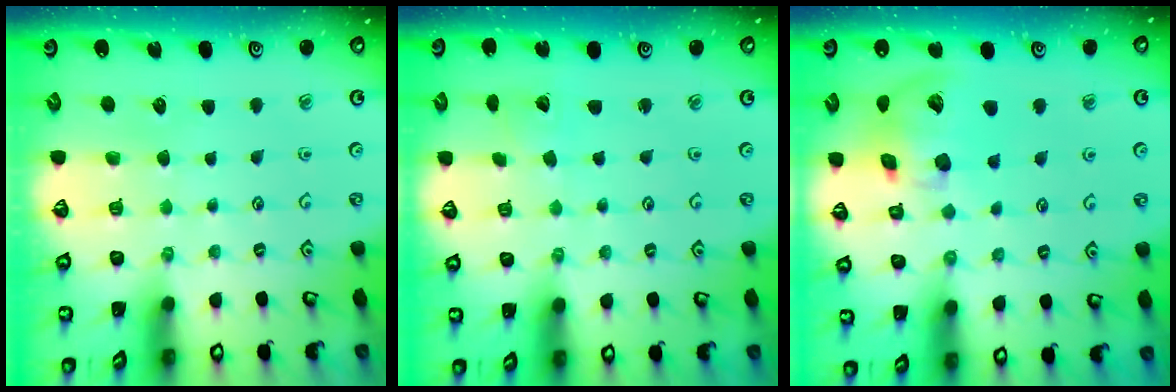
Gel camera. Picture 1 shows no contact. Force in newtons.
{"total": 2.8, "press": 2.8, "slide": 0.1}
{"total": 15.5, "press": 15.3, "slide": 2.5}